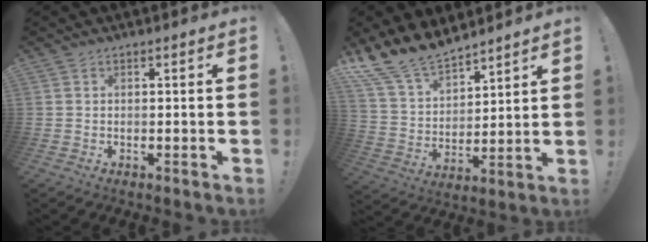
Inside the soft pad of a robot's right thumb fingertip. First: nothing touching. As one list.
[{"total": 14.9, "force": [13.0, 5.8, 4.6], "torque": [-0.115, -0.095, 0.245]}]